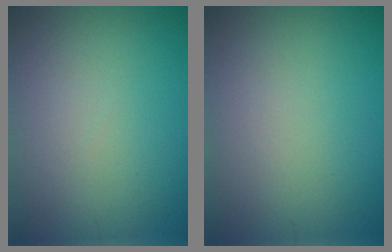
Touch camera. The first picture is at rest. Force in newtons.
{"total": 0.0}